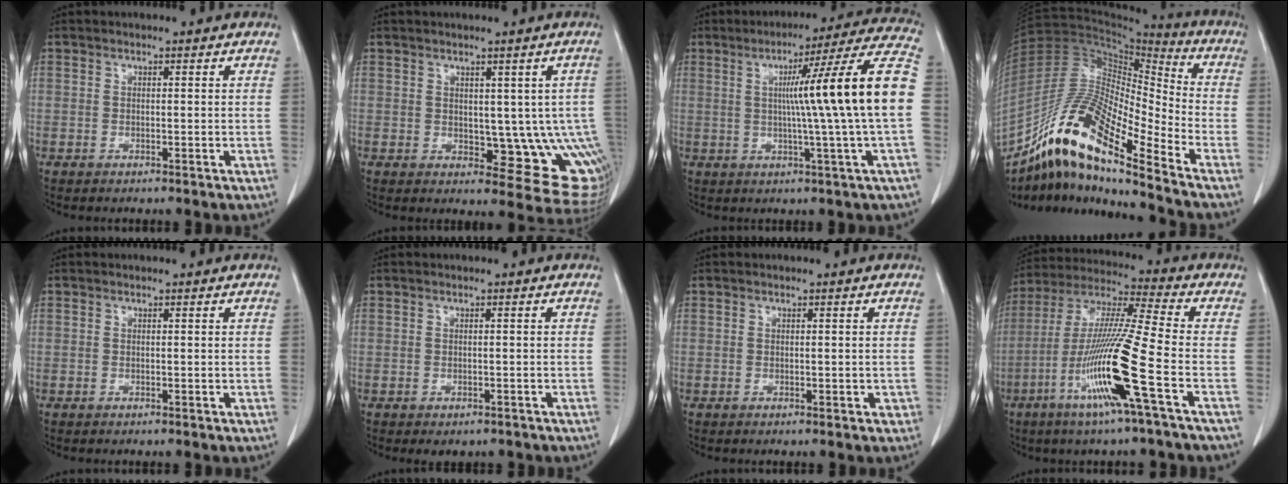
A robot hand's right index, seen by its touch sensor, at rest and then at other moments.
{"total": 10.1, "force": [-0.2, 4.9, 8.8], "torque": [-0.085, -0.001, 0.009]}
{"total": 17.5, "force": [0.8, -2.8, 17.2], "torque": [-0.226, 0.011, 0.002]}
{"total": 18.9, "force": [-13.5, 2.2, 13.0], "torque": [-0.262, 0.000, -0.248]}
{"total": 0.0}
{"total": 3.4, "force": [-2.8, 1.6, 1.0], "torque": [-0.006, 0.002, -0.031]}
{"total": 1.2, "force": [-0.3, 0.8, 0.9], "torque": [-0.009, 0.005, 0.001]}
{"total": 16.2, "force": [-6.2, -1.3, 14.9], "torque": [-0.304, -0.020, -0.124]}